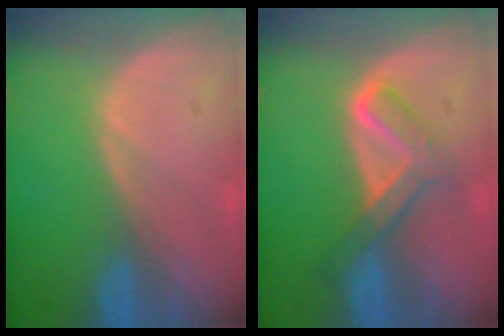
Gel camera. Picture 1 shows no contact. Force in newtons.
{"total": 5.3, "press": 5.3, "slide": 0.2}